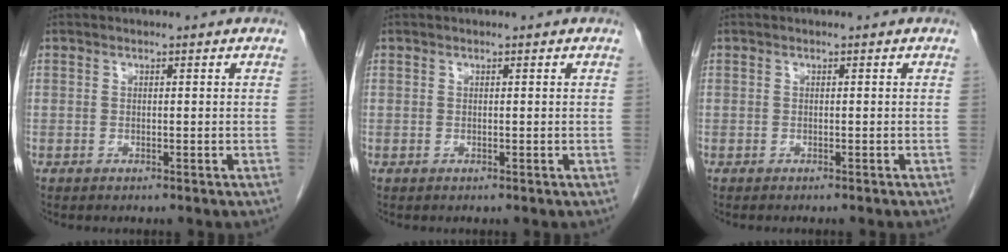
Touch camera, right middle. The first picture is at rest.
{"total": 0.0}
{"total": 1.7, "force": [-1.5, -0.1, 0.8], "torque": [-0.010, 0.002, -0.017]}